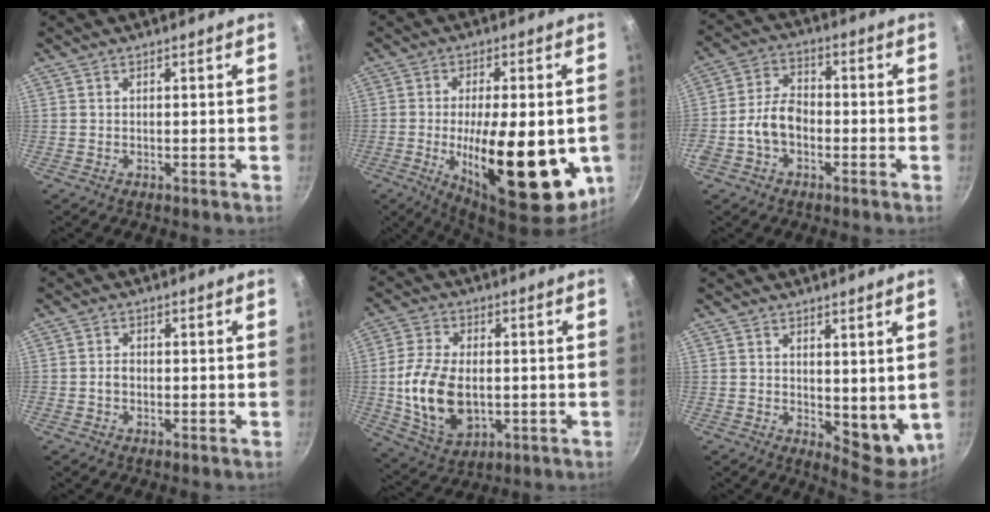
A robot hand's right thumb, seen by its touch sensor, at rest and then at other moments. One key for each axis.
{"total": 22.8, "fx": -4.3, "fy": 8.6, "fz": 20.6, "tx": -0.287, "ty": -0.007, "tz": -0.052}
{"total": 7.7, "fx": -2.5, "fy": 5.1, "fz": 5.2, "tx": -0.084, "ty": 0.034, "tz": -0.056}
{"total": 1.6, "fx": -0.4, "fy": 1.2, "fz": 0.9, "tx": -0.014, "ty": 0.010, "tz": -0.008}
{"total": 14.2, "fx": -1.2, "fy": 8.9, "fz": 11.0, "tx": -0.203, "ty": -0.001, "tz": -0.013}
{"total": 6.9, "fx": 1.6, "fy": 3.7, "fz": 5.6, "tx": -0.057, "ty": -0.019, "tz": 0.034}